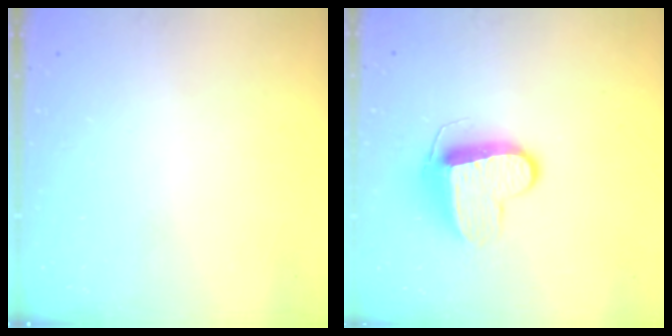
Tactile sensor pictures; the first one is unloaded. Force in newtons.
{"total": 10.3, "press": 10.3, "slide": 0.4}